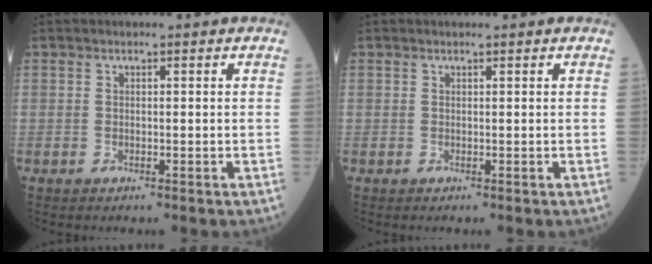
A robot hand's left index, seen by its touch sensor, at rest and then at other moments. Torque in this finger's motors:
{"motor_torque": [0.17, -0.06, -0.02, -0.01]}